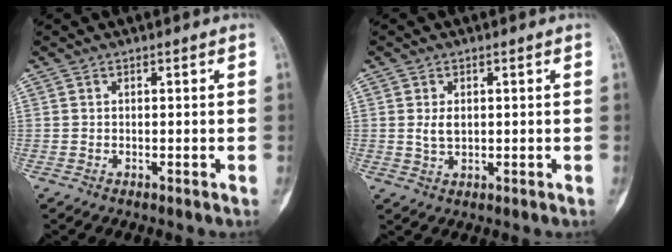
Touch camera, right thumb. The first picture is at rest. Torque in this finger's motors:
{"motor_torque": [-0.04, -0.06, 0.38, -0.21, 0.06]}